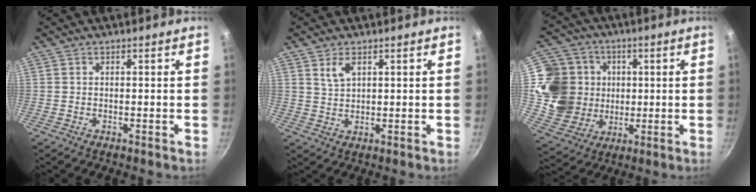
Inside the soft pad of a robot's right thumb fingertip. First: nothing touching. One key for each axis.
{"total": 3.2, "fx": 1.8, "fy": 1.5, "fz": 2.2, "tx": -0.040, "ty": -0.008, "tz": 0.040}
{"total": 17.8, "fx": 1.1, "fy": 15.7, "fz": 8.3, "tx": -0.142, "ty": 0.017, "tz": 0.033}